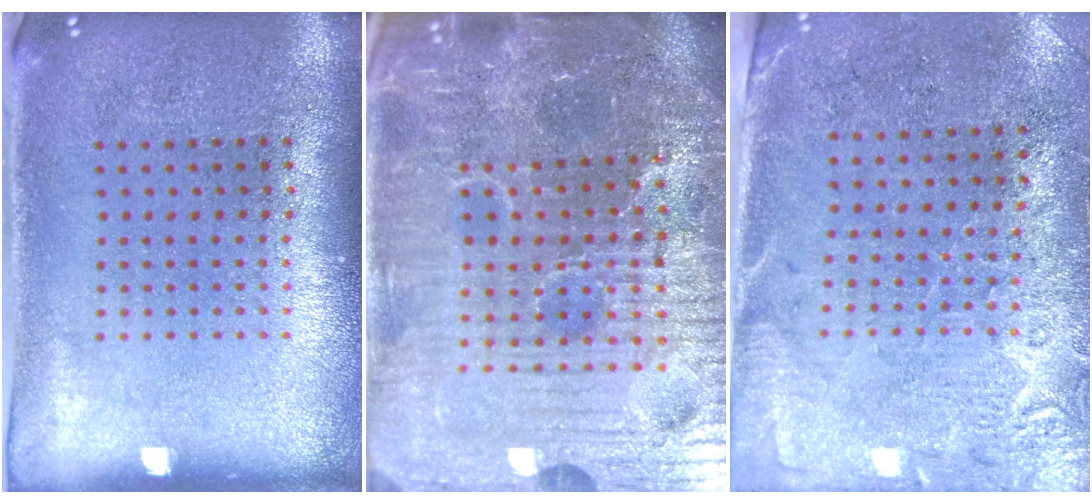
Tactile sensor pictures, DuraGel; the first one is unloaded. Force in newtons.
{"total": 6.4, "press": 6.0, "slide": 2.3}
{"total": 2.7, "press": 2.4, "slide": 1.3}